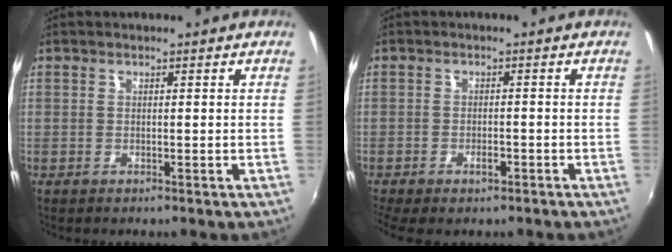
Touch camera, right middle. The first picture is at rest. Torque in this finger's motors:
{"motor_torque": [1.10, -1.04, 0.20, 0.10]}